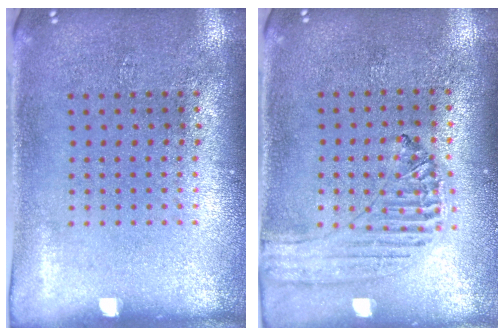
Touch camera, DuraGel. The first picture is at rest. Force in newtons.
{"total": 0.6, "press": 0.6, "slide": 0.1}